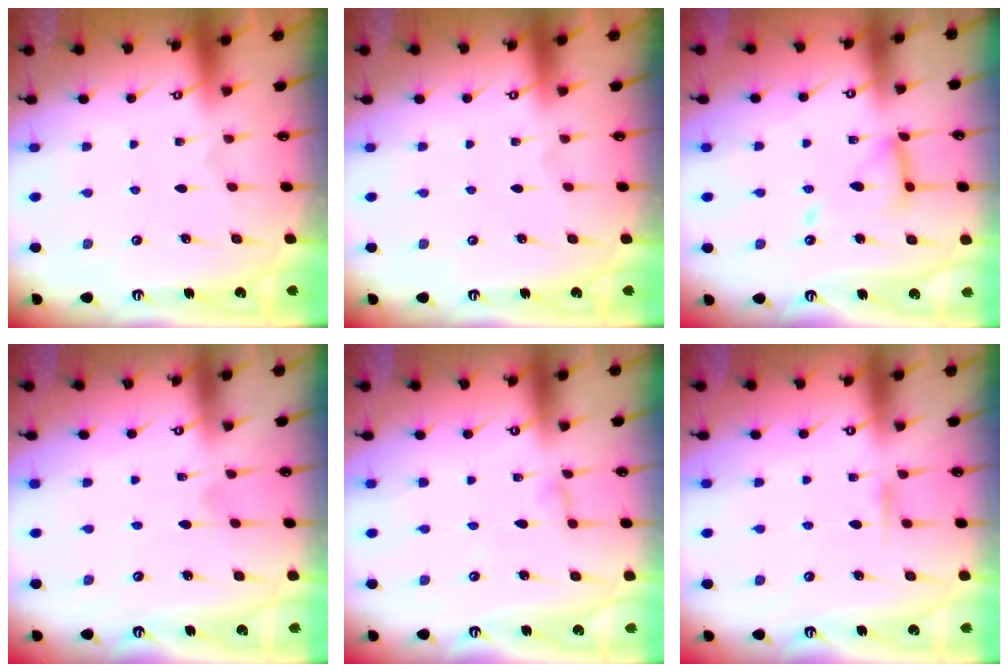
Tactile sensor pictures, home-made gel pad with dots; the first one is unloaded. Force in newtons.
{"total": 0.0}
{"total": 12.3, "press": 12.3, "slide": 1.1}
{"total": 4.4, "press": 4.3, "slide": 0.6}
{"total": 2.9, "press": 2.9, "slide": 0.2}
{"total": 4.7, "press": 4.6, "slide": 0.6}